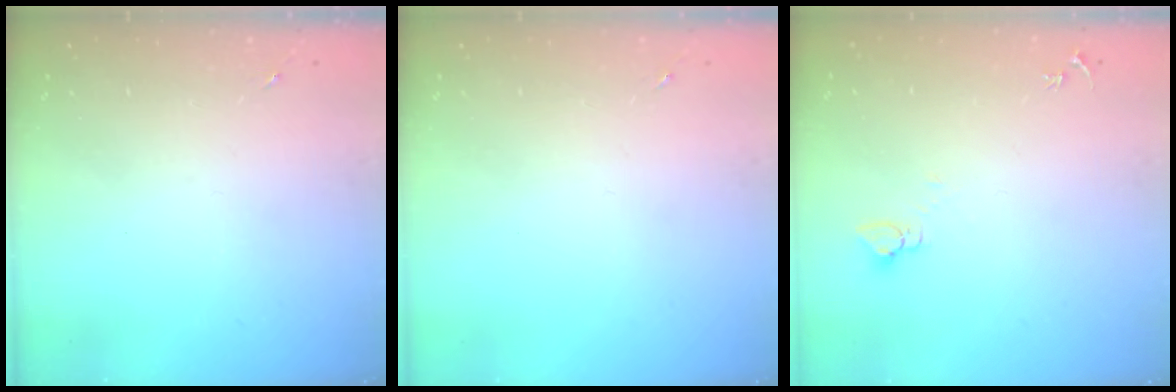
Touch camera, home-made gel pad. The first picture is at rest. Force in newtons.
{"total": 0.0}
{"total": 2.7, "press": 2.7, "slide": 0.2}